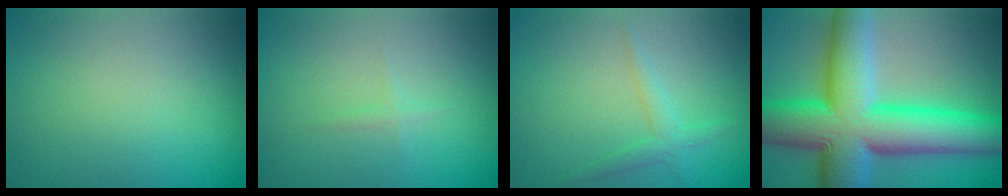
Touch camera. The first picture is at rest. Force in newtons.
{"total": 0.7, "press": 0.7, "slide": 0.1}
{"total": 1.8, "press": 1.8, "slide": 0.0}
{"total": 15.4, "press": 15.4, "slide": 0.3}